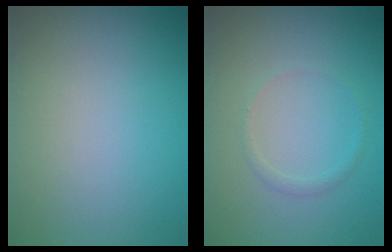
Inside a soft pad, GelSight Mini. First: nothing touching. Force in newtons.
{"total": 0.8, "press": 0.8, "slide": 0.0}